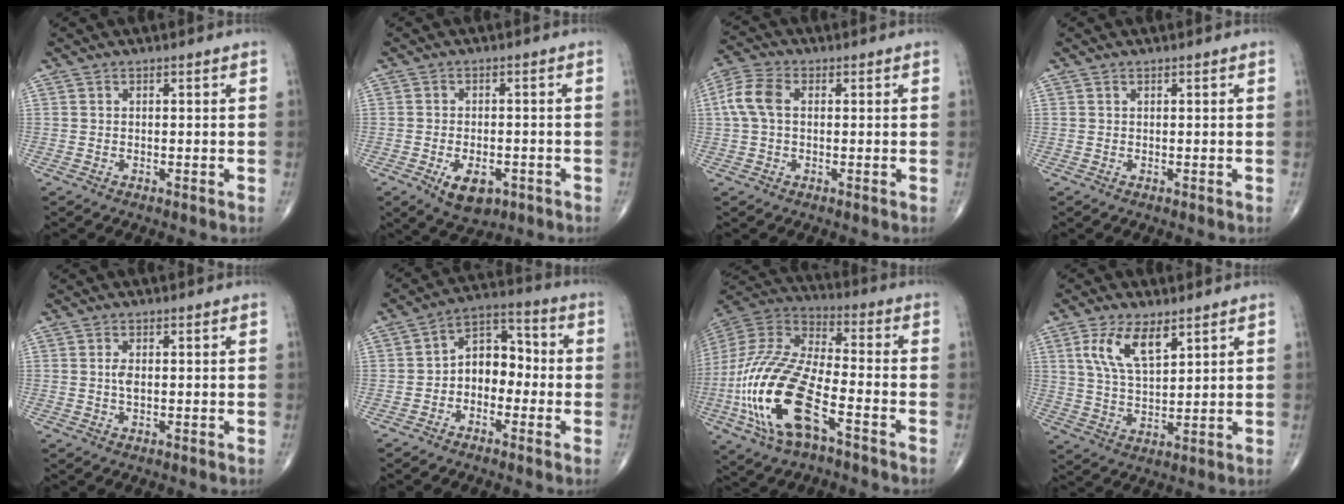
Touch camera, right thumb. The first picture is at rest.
{"total": 6.6, "force": [-2.9, 3.7, 4.6], "torque": [-0.067, 0.006, -0.036]}
{"total": 6.4, "force": [0.8, 4.1, 4.9], "torque": [-0.119, 0.022, 0.011]}
{"total": 0.0}
{"total": 1.7, "force": [0.1, 0.8, 1.5], "torque": [-0.031, 0.000, 0.002]}
{"total": 8.7, "force": [-1.6, 6.2, 5.9], "torque": [-0.062, 0.042, -0.045]}
{"total": 23.6, "force": [-8.6, 9.7, 19.7], "torque": [-0.456, 0.019, -0.157]}
{"total": 9.2, "force": [4.6, 4.0, 6.9], "torque": [-0.122, -0.019, 0.095]}